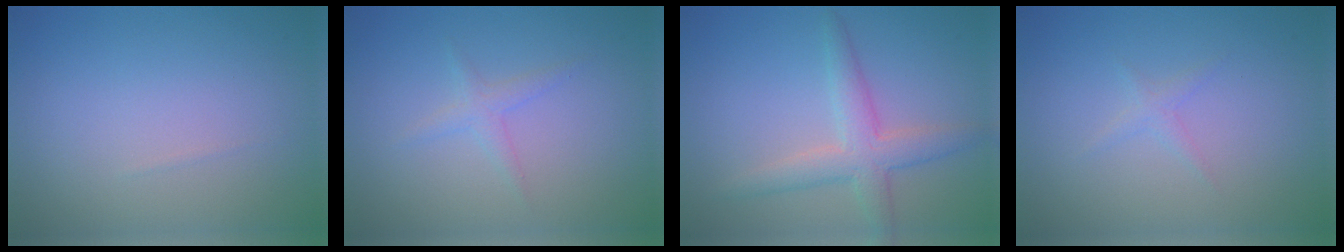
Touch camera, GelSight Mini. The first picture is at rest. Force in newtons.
{"total": 1.3, "press": 1.3, "slide": 0.0}
{"total": 3.6, "press": 3.6, "slide": 0.1}
{"total": 0.9, "press": 0.9, "slide": 0.0}